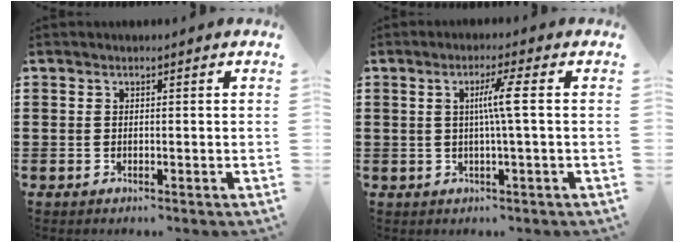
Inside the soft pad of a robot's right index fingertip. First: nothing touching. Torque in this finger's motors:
{"motor_torque": [0.66, -0.33, 0.45, 0.08]}